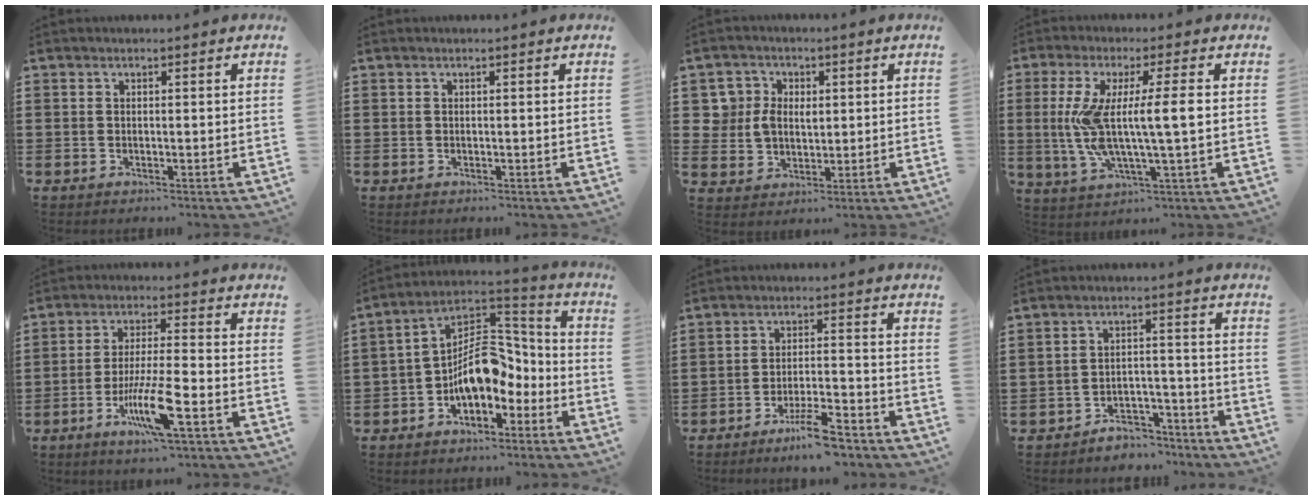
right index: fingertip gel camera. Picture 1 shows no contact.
{"total": 0.0}
{"total": 5.0, "force": [1.4, 4.4, 2.1], "torque": [-0.068, 0.012, 0.023]}
{"total": 10.2, "force": [0.5, 1.1, 10.1], "torque": [-0.212, -0.014, -0.002]}
{"total": 9.2, "force": [-4.1, 1.2, 8.1], "torque": [-0.161, -0.010, -0.077]}
{"total": 9.3, "force": [-2.4, 5.7, 6.9], "torque": [-0.117, 0.001, -0.049]}
{"total": 6.4, "force": [-5.2, 0.5, 3.7], "torque": [-0.065, 0.001, -0.095]}
{"total": 4.3, "force": [-4.0, 1.4, 0.5], "torque": [-0.012, 0.011, -0.082]}